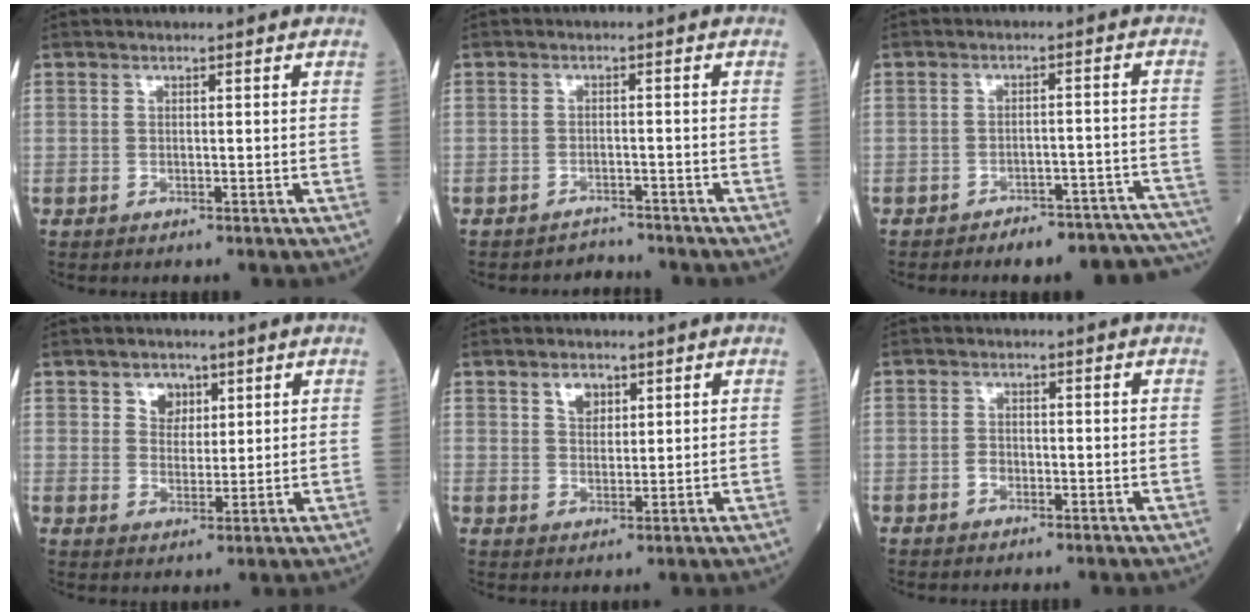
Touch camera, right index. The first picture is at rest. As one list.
[{"total": 2.4, "force": [-2.2, 0.3, -0.9], "torque": [0.017, -0.009, -0.033]}, {"total": 13.4, "force": [-12.4, 3.3, 3.9], "torque": [-0.008, 0.035, -0.141]}, {"total": 3.7, "force": [1.9, 2.8, 1.5], "torque": [-0.021, 0.006, 0.032]}, {"total": 3.1, "force": [1.7, 1.9, 1.7], "torque": [-0.029, 0.003, 0.031]}, {"total": 1.4, "force": [-0.6, 1.0, 0.8], "torque": [-0.010, 0.005, -0.011]}]